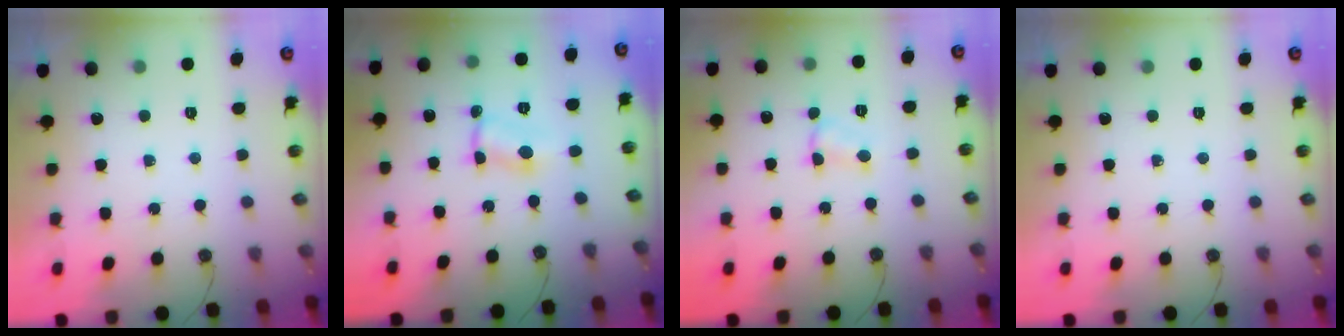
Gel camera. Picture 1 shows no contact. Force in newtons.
{"total": 1.0, "press": 0.8, "slide": 0.5}
{"total": 2.9, "press": 2.9, "slide": 0.5}
{"total": 0.0}